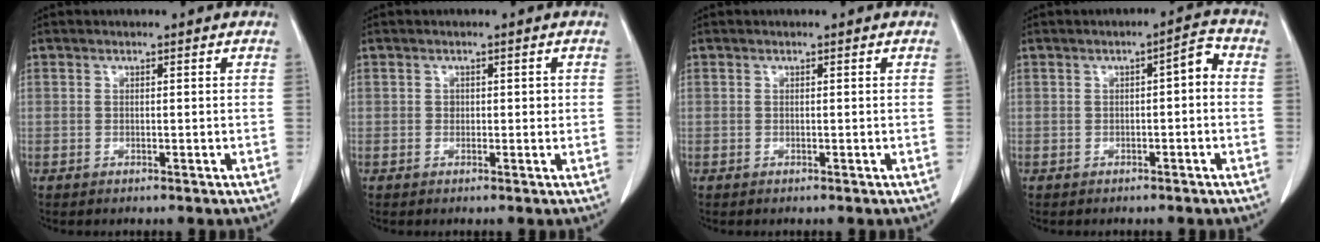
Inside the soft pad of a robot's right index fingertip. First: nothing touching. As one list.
[{"total": 1.4, "force": [0.1, 1.1, 1.0], "torque": [-0.012, 0.004, 0.002]}, {"total": 0.0}, {"total": 3.1, "force": [-0.2, 0.9, 2.9], "torque": [-0.039, 0.016, -0.004]}]